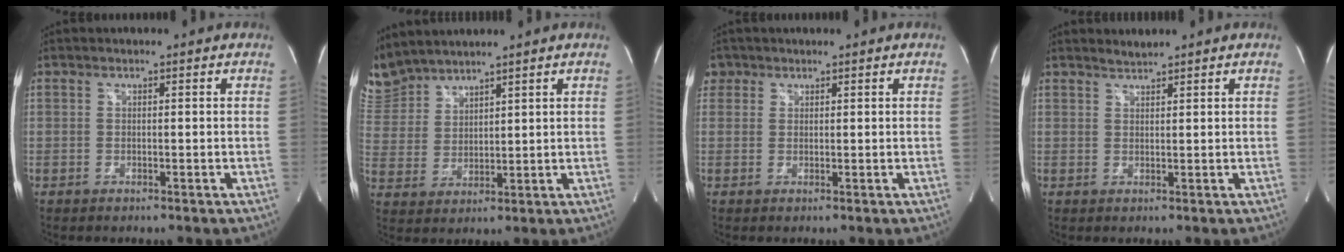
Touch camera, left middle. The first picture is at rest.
{"total": 7.4, "force": [7.2, 1.5, 0.3], "torque": [-0.025, 0.015, 0.162]}
{"total": 2.7, "force": [1.4, 2.3, 0.2], "torque": [0.004, 0.013, 0.024]}
{"total": 1.3, "force": [1.3, -0.1, -0.1], "torque": [-0.004, 0.003, 0.029]}